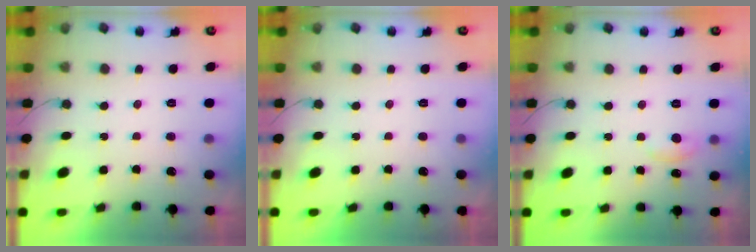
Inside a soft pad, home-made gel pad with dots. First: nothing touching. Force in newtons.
{"total": 0.0}
{"total": 6.3, "press": 6.3, "slide": 0.5}